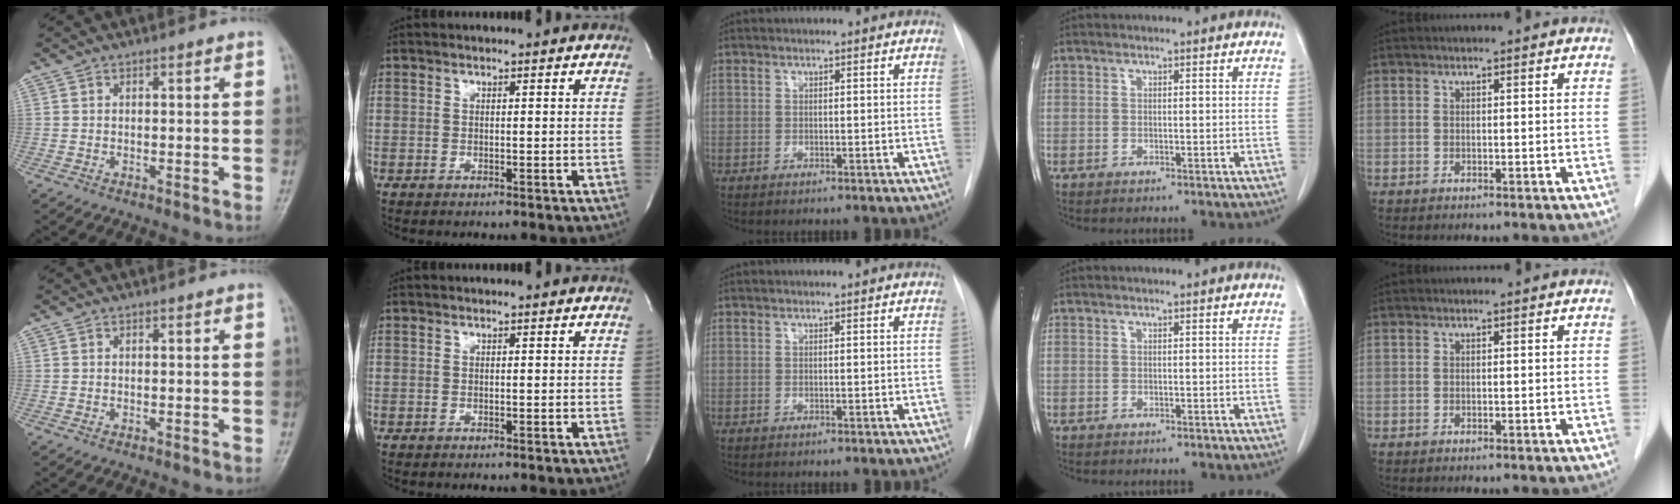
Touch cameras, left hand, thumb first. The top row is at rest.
{}